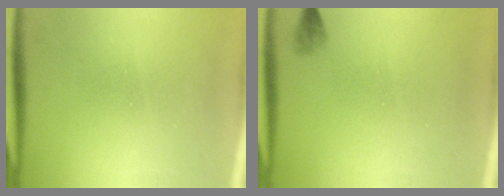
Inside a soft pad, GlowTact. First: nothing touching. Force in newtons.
{"total": 1.4}